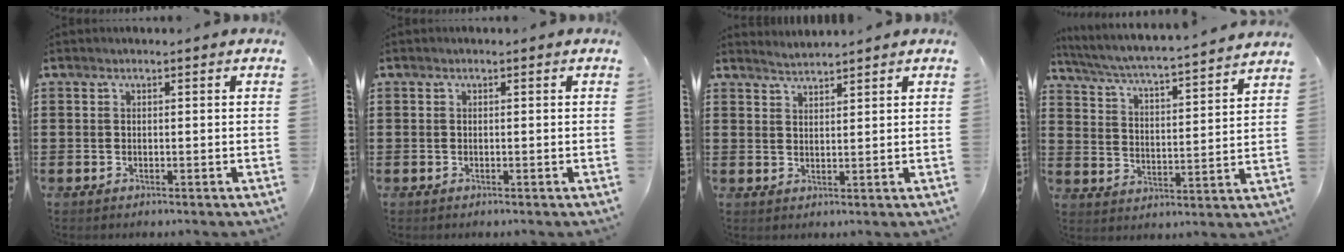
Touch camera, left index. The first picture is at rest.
{"total": 0.0}
{"total": 1.9, "force": [1.9, -0.5, -0.2], "torque": [0.000, -0.001, 0.037]}
{"total": 3.9, "force": [3.6, -0.7, 1.3], "torque": [-0.046, -0.038, 0.051]}